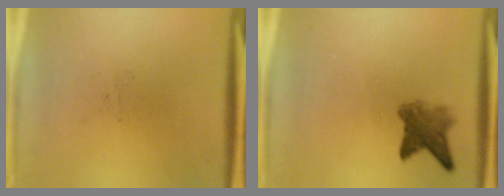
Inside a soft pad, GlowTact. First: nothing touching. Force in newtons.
{"total": 4.1}